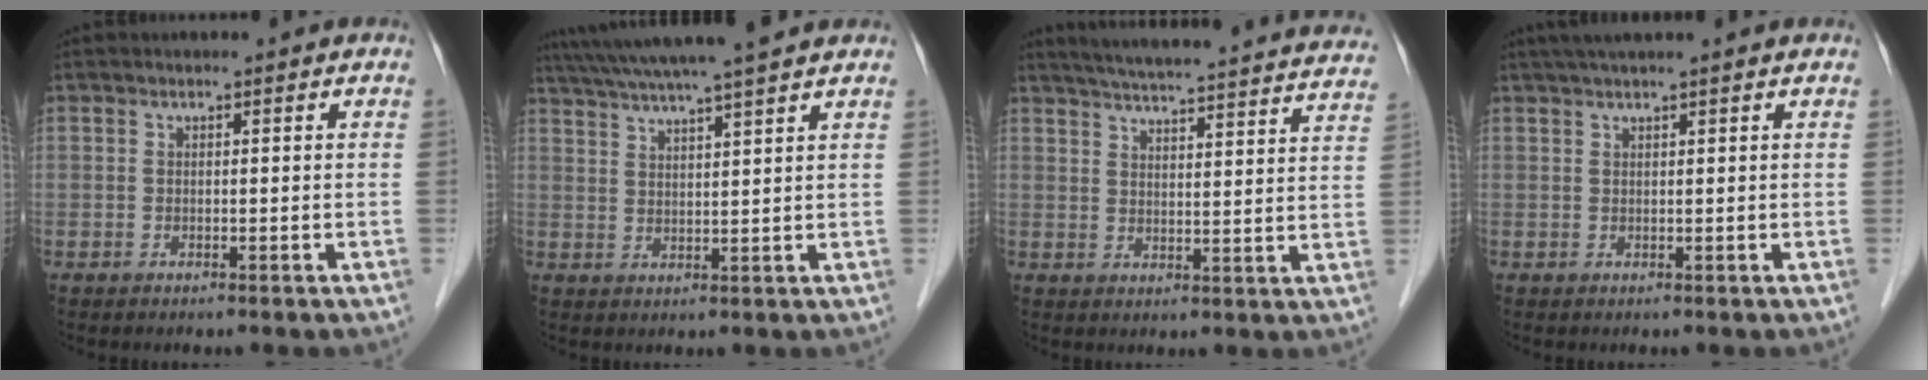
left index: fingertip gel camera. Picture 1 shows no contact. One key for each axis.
{"total": 13.4, "fx": 11.6, "fy": -0.6, "fz": 6.7, "tx": -0.122, "ty": 0.028, "tz": 0.168}
{"total": 29.0, "fx": 27.0, "fy": 1.7, "fz": 10.4, "tx": -0.163, "ty": -0.043, "tz": 0.326}
{"total": 4.8, "fx": 3.9, "fy": -0.5, "fz": 2.8, "tx": -0.042, "ty": 0.032, "tz": 0.064}